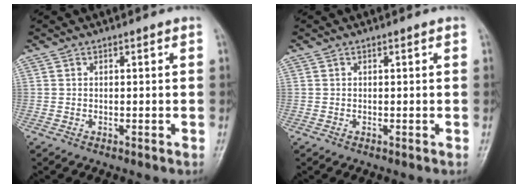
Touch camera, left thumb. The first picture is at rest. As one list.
[{"total": 0.0}]